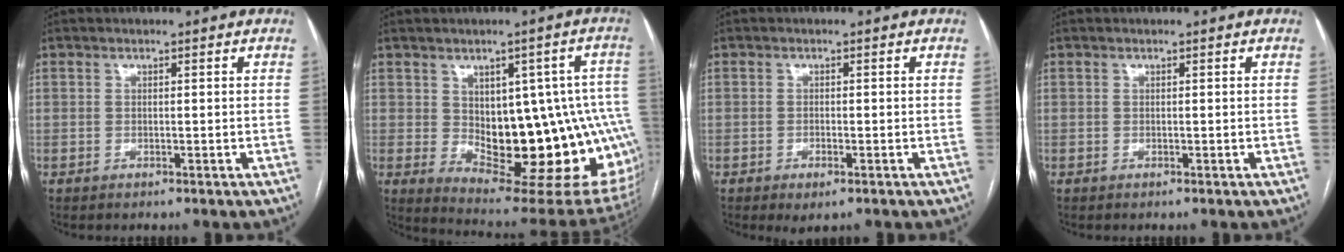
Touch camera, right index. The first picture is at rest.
{"total": 21.1, "force": [-1.2, 8.4, 19.3], "torque": [-0.175, 0.013, 0.013]}
{"total": 2.4, "force": [-1.3, 0.8, 1.8], "torque": [-0.030, -0.003, -0.015]}
{"total": 0.0}